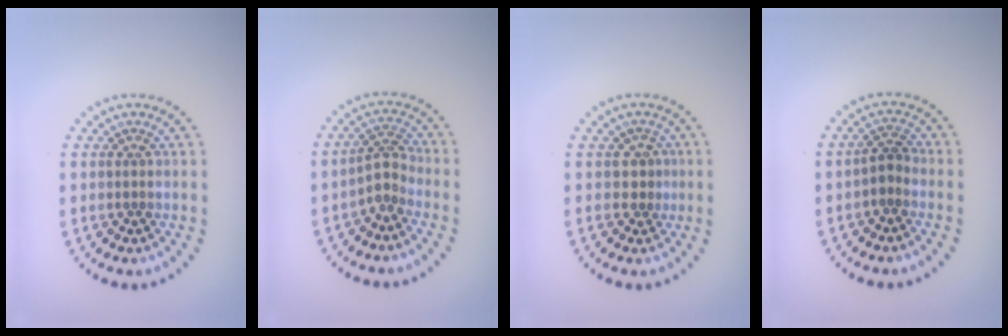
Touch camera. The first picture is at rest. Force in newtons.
{"total": 2.2, "press": 1.6, "slide": 1.5}
{"total": 1.6, "press": 1.2, "slide": 1.0}
{"total": 1.6, "press": 1.4, "slide": 0.9}